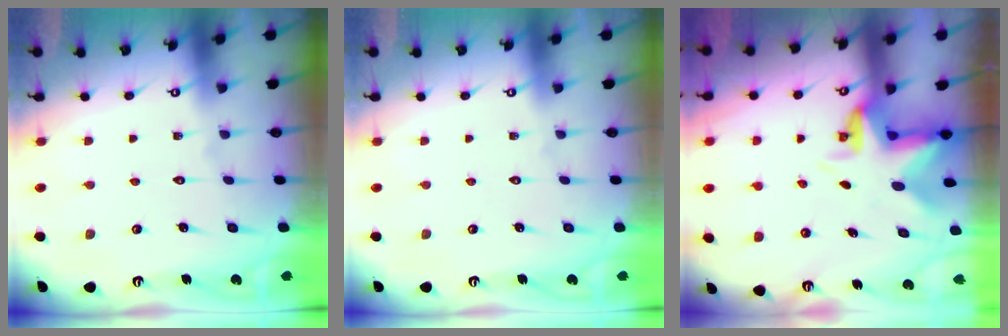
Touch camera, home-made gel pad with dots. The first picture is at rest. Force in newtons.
{"total": 0.0}
{"total": 4.7, "press": 4.6, "slide": 0.6}